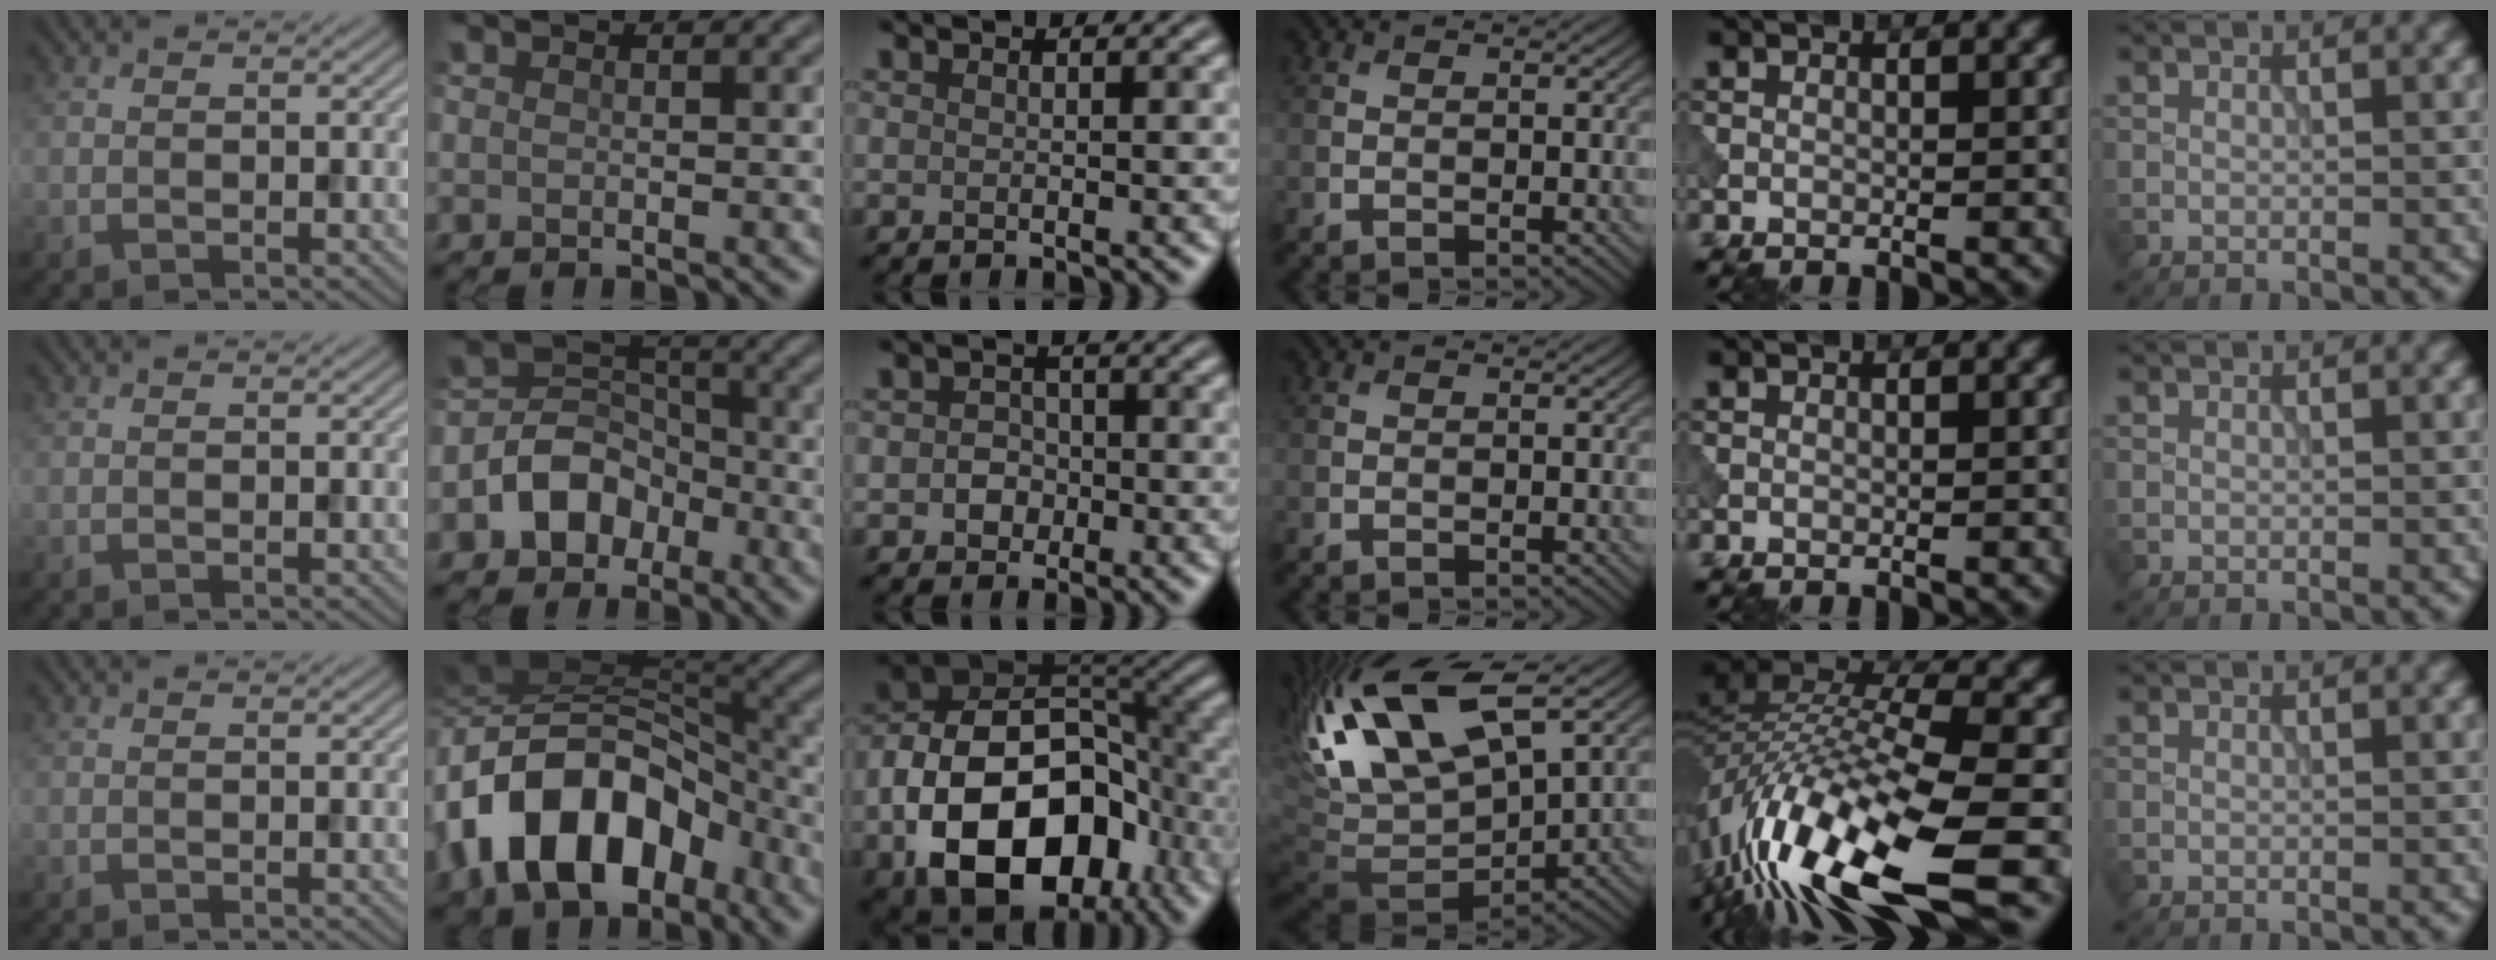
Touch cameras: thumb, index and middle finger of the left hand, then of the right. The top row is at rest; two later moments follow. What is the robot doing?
{"motion": "extract", "object": "peg toy"}